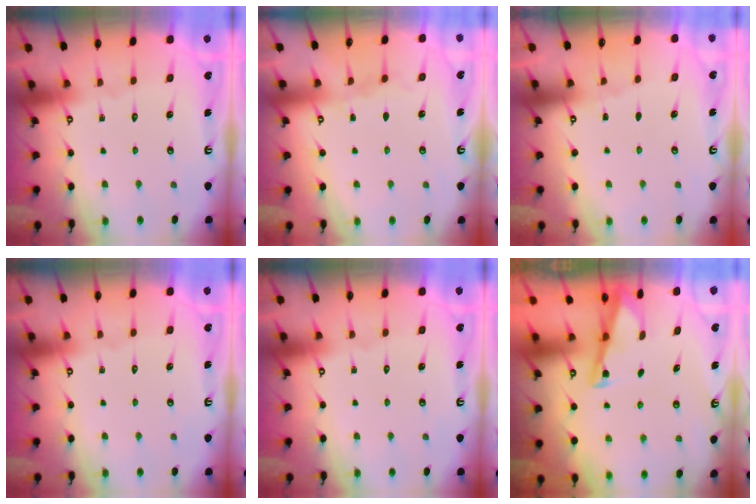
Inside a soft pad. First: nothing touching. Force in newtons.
{"total": 3.9, "press": 3.9, "slide": 0.6}
{"total": 2.6, "press": 2.6, "slide": 0.3}
{"total": 0.0}
{"total": 0.0}
{"total": 2.9, "press": 2.9, "slide": 0.4}